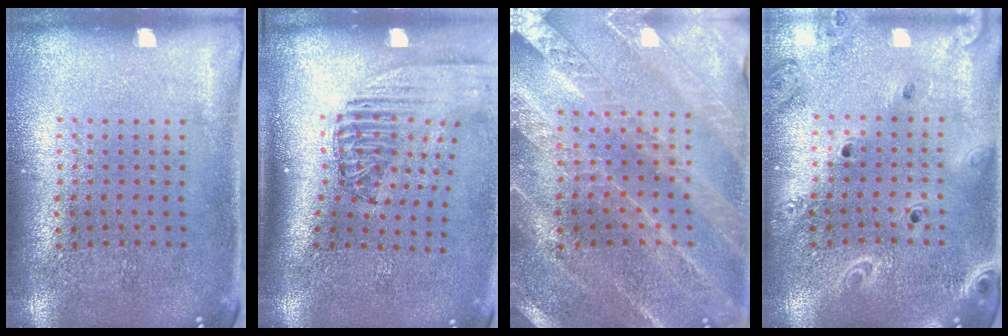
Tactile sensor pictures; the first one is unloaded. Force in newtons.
{"total": 2.4, "press": 1.8, "slide": 1.6}
{"total": 2.2, "press": 2.2, "slide": 0.2}
{"total": 2.1, "press": 1.9, "slide": 0.9}